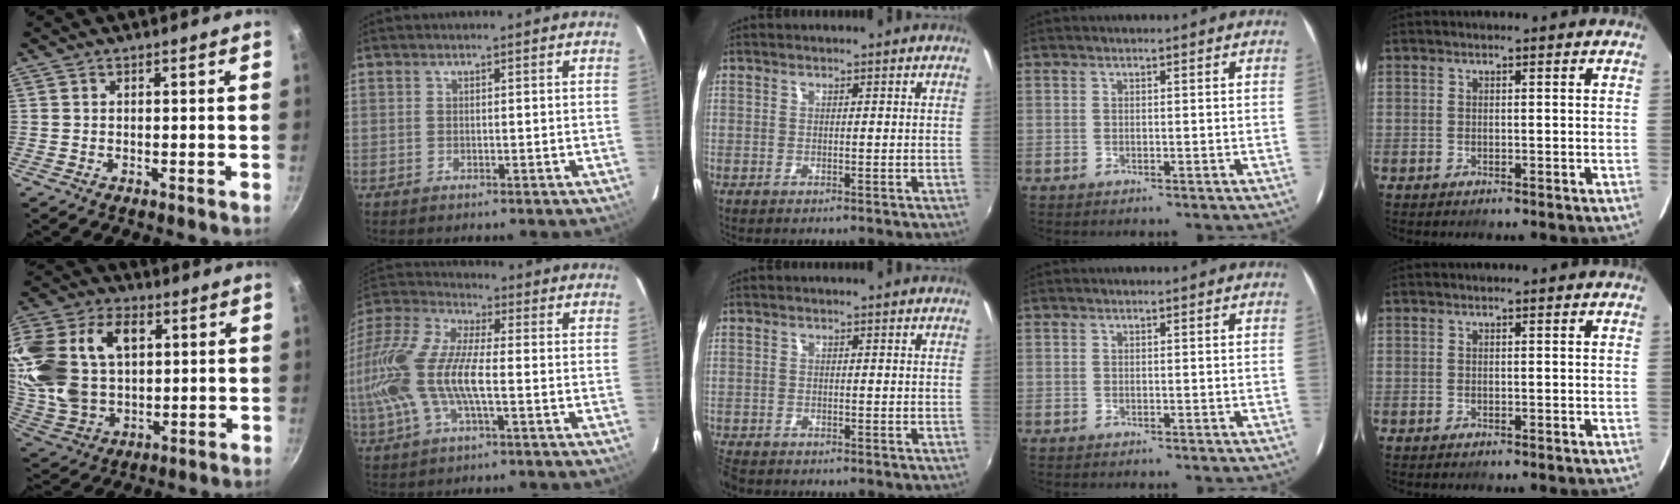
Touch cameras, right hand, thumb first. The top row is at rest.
{"thumb": {"total": 26.4, "force": [6.2, 17.9, 18.3], "torque": [-0.388, 0.012, 0.121]}, "index": {"total": 19.1, "force": [-2.4, 6.7, 17.8], "torque": [-0.365, -0.003, -0.056]}, "middle": {"total": 3.7, "force": [-3.4, 1.2, 1.0], "torque": [-0.037, -0.019, -0.067]}}